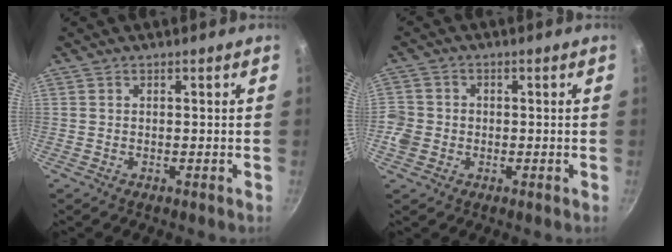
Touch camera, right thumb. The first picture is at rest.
{"total": 5.1, "force": [-1.0, 4.6, 2.0], "torque": [-0.031, 0.010, -0.020]}